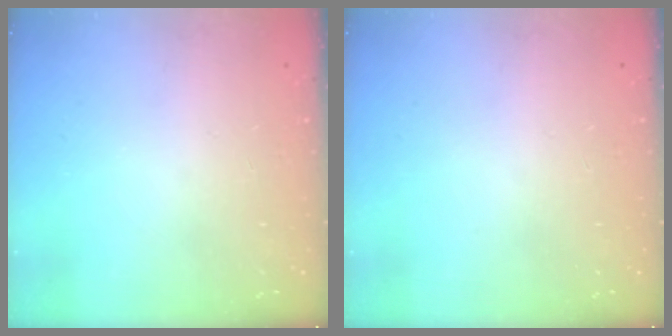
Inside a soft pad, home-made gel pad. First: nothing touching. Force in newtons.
{"total": 0.0}